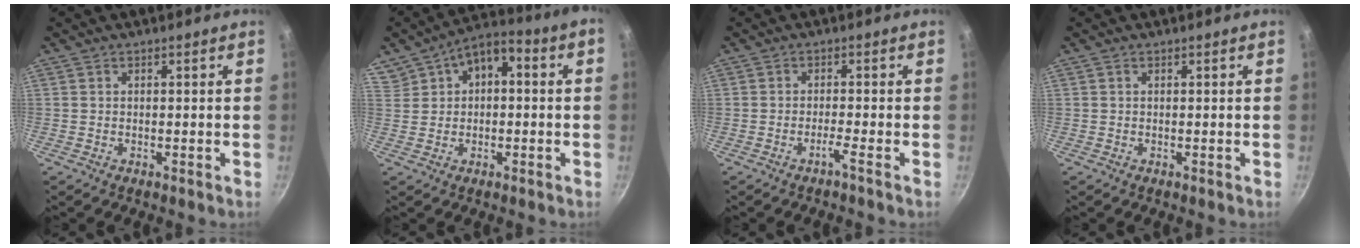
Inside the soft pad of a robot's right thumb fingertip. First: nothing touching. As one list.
[{"total": 10.9, "force": [2.8, 6.9, 8.0], "torque": [-0.123, 0.050, 0.048]}, {"total": 1.7, "force": [-1.1, -0.5, 1.2], "torque": [-0.030, 0.009, -0.022]}, {"total": 0.0}]